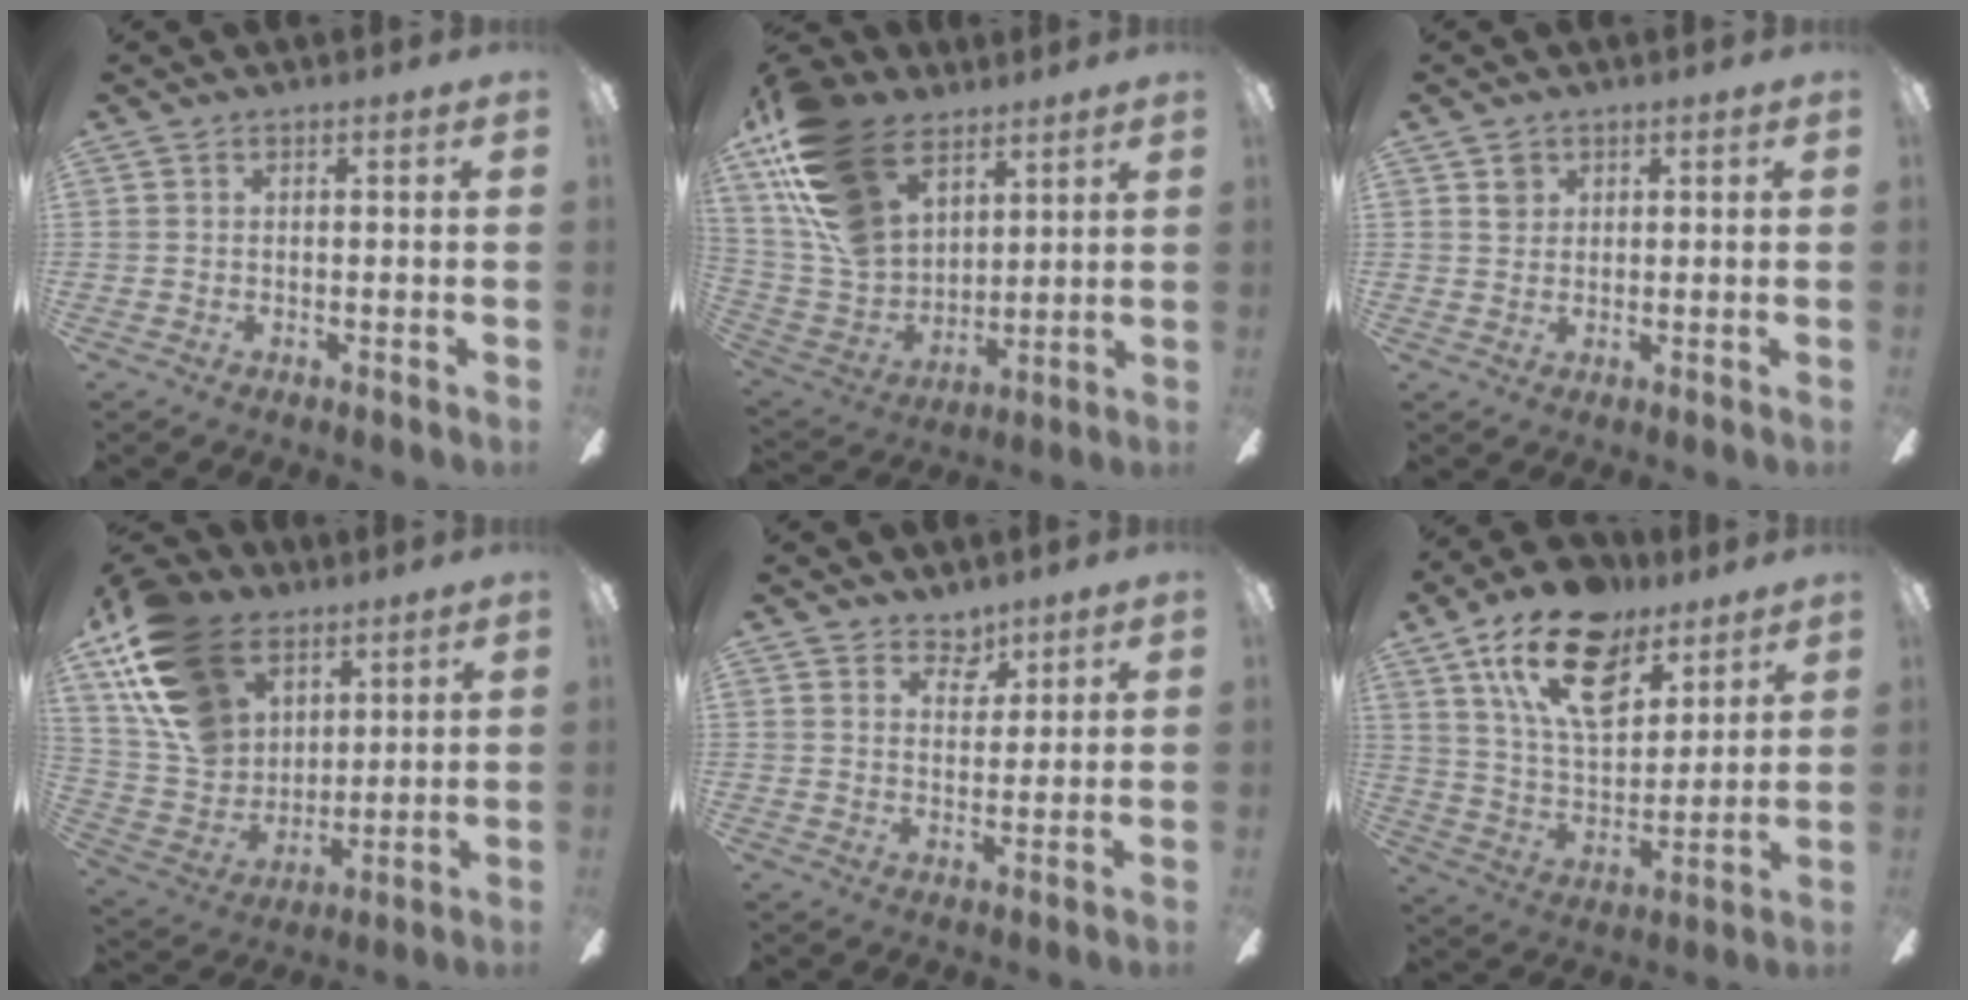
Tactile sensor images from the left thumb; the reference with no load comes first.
{"total": 21.5, "force": [12.0, 13.2, 12.0], "torque": [-0.274, -0.047, 0.226]}
{"total": 2.6, "force": [1.5, 1.9, 0.8], "torque": [-0.002, -0.006, 0.026]}
{"total": 20.5, "force": [11.0, 13.8, 10.5], "torque": [-0.223, -0.038, 0.211]}
{"total": 4.6, "force": [3.8, 2.6, 0.7], "torque": [-0.004, -0.022, 0.066]}
{"total": 19.6, "force": [11.4, 10.4, 12.1], "torque": [-0.209, -0.045, 0.204]}